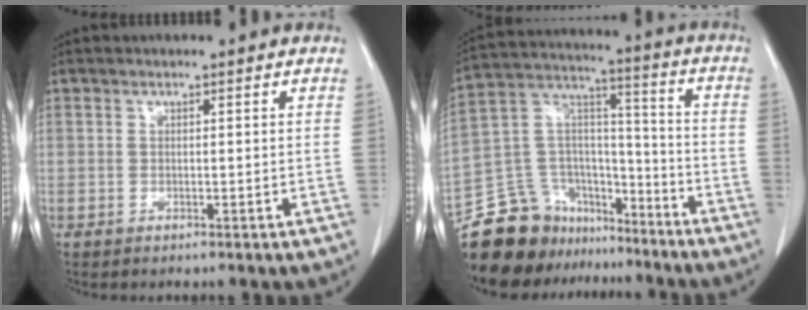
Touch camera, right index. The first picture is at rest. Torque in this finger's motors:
{"motor_torque": [-0.36, -0.23, -0.88, -0.21]}